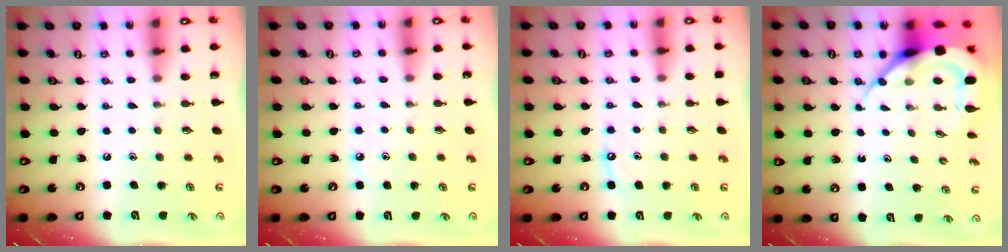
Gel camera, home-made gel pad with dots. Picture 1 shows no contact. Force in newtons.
{"total": 3.8, "press": 3.8, "slide": 0.2}
{"total": 4.6, "press": 4.6, "slide": 0.3}
{"total": 9.3, "press": 9.2, "slide": 1.2}